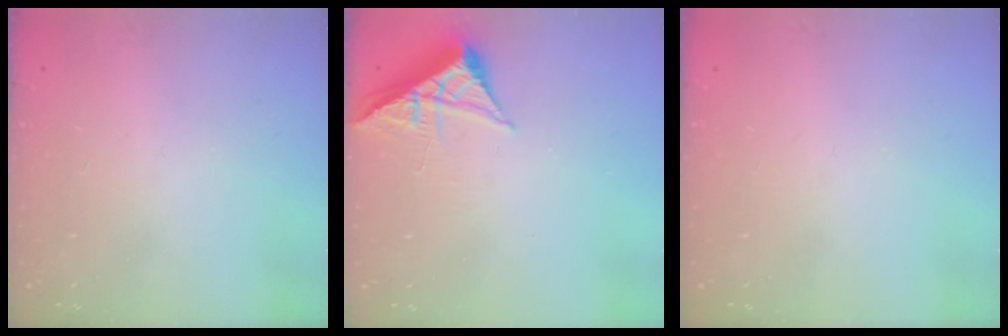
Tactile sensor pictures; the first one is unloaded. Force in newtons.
{"total": 6.1, "press": 6.0, "slide": 0.7}
{"total": 0.0}